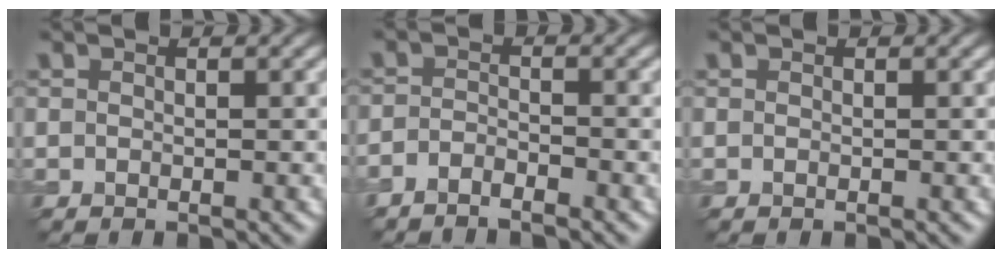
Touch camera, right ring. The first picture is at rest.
{"total": 1.6, "force": [-1.6, 0.0, 0.1], "torque": [-0.004, -0.003, -0.038]}
{"total": 0.0}